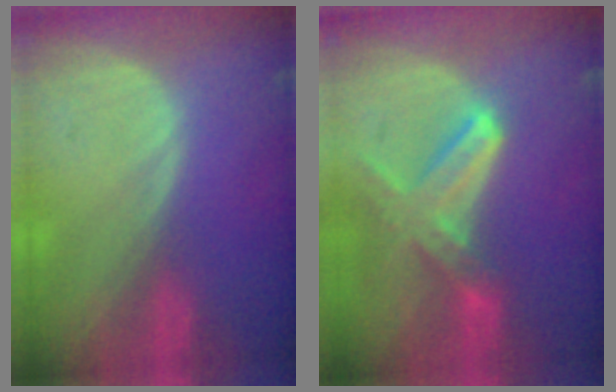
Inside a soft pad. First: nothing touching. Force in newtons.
{"total": 7.8, "press": 6.9, "slide": 3.6}